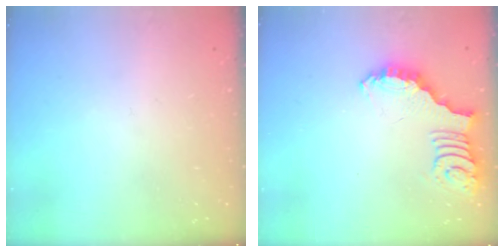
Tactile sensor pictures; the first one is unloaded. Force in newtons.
{"total": 2.6, "press": 2.6, "slide": 0.5}